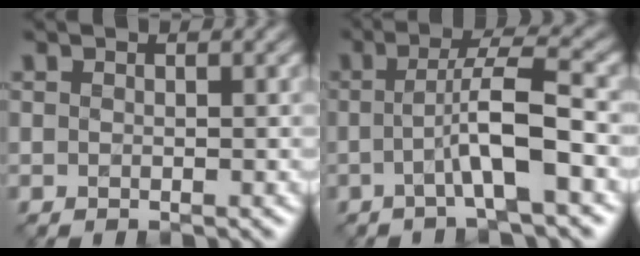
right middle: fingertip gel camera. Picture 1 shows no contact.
{"total": 5.3, "force": [-1.0, 0.7, 5.2], "torque": [-0.088, 0.015, -0.028]}